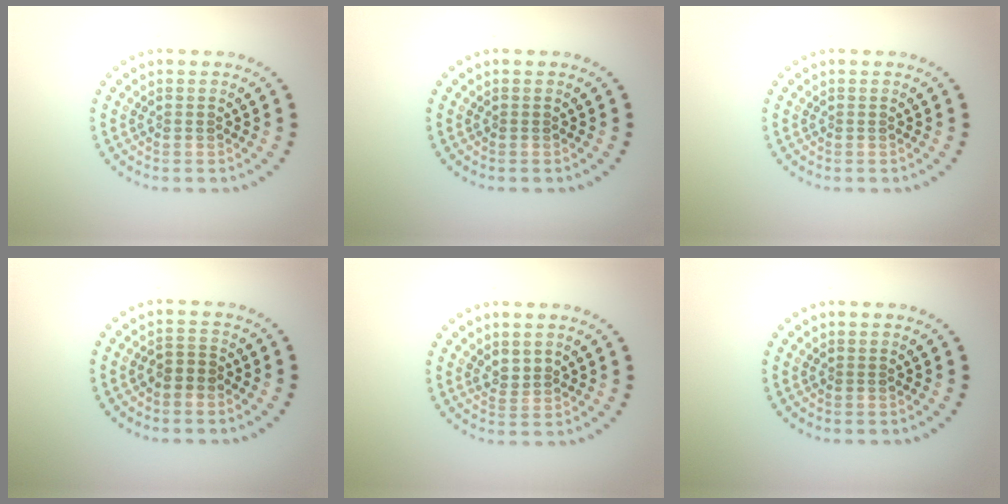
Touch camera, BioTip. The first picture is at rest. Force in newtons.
{"total": 0.0}
{"total": 0.0}
{"total": 1.6, "press": 1.3, "slide": 1.0}
{"total": 1.2, "press": 0.9, "slide": 0.8}
{"total": 0.0}